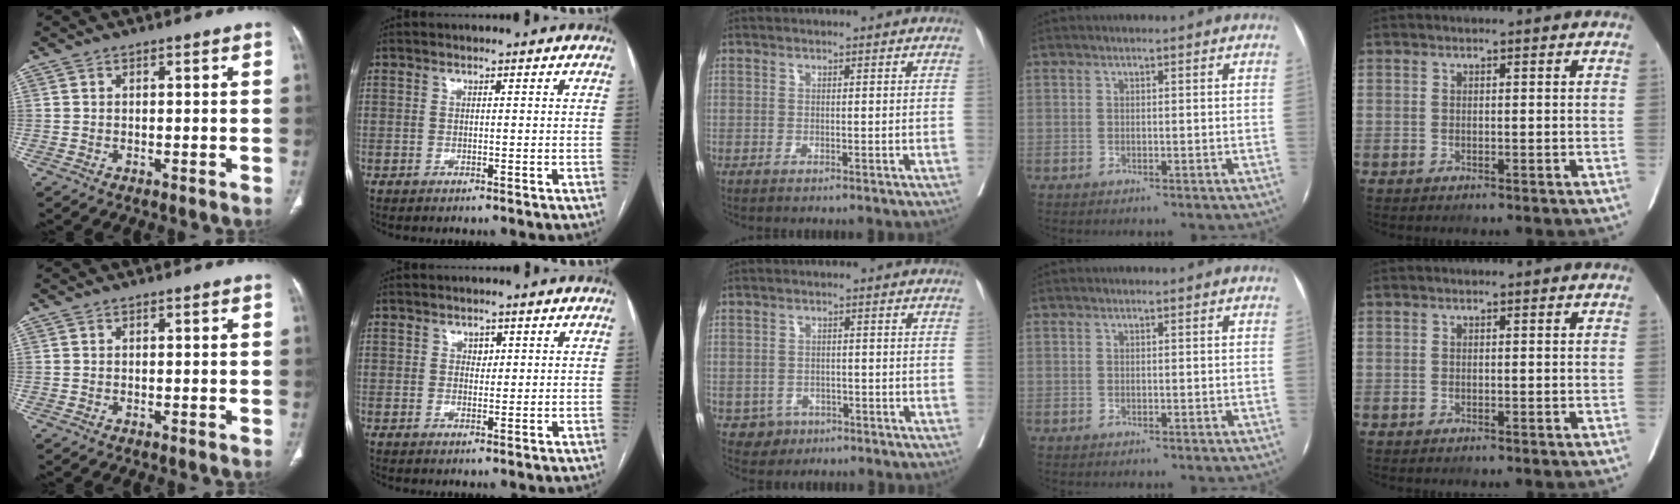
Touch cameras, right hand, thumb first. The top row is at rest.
{"index": {"total": 1.6, "force": [0.5, 1.3, 0.8], "torque": [-0.008, 0.001, 0.007]}, "middle": {"total": 3.0, "force": [-1.5, 2.6, 0.3], "torque": [0.002, 0.011, -0.018]}}